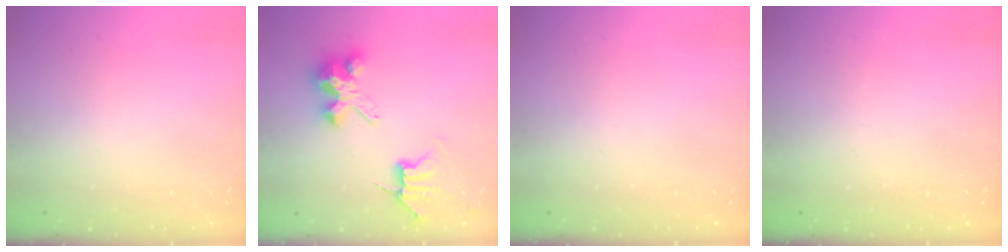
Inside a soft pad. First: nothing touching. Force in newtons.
{"total": 7.3, "press": 7.3, "slide": 0.6}
{"total": 0.0}
{"total": 0.7, "press": 0.6, "slide": 0.3}